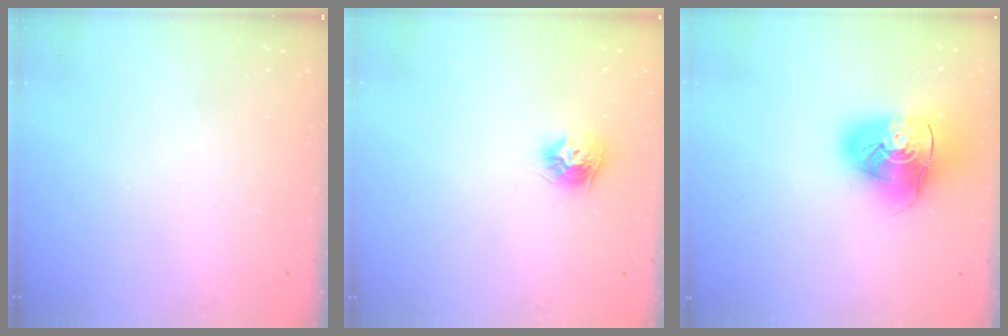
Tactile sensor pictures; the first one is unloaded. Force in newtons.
{"total": 8.7, "press": 8.7, "slide": 0.3}
{"total": 14.9, "press": 14.7, "slide": 2.1}